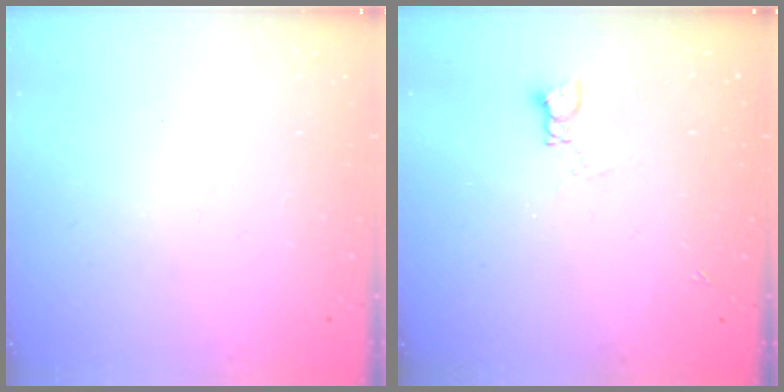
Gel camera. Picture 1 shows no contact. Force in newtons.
{"total": 2.8, "press": 2.8, "slide": 0.4}